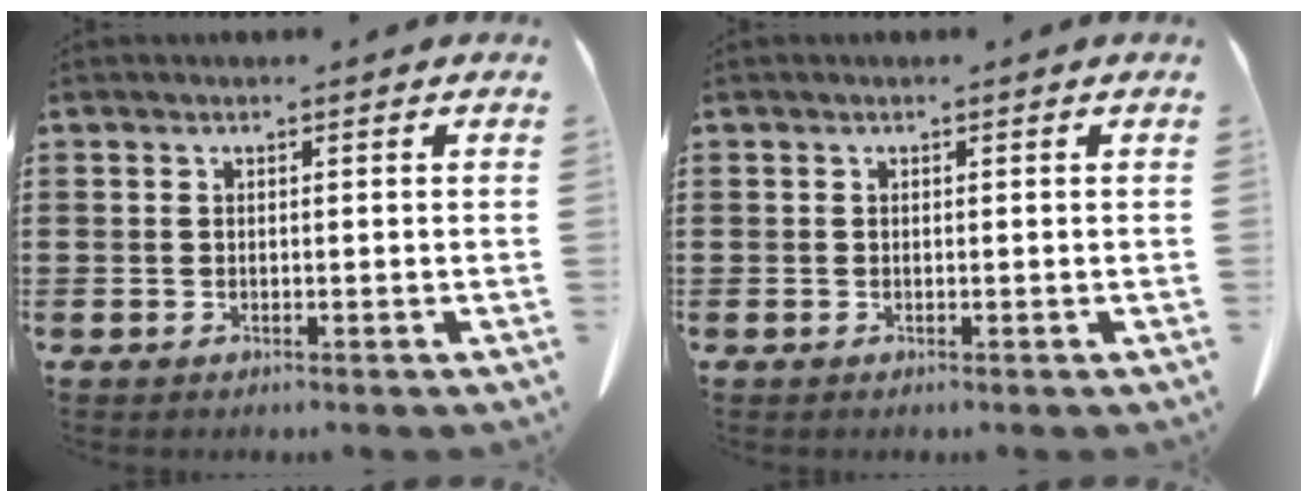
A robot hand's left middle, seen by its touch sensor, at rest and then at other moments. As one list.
[{"total": 0.0}]